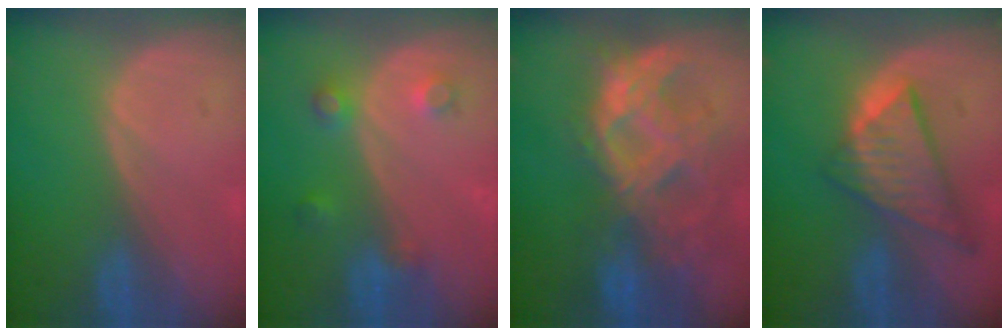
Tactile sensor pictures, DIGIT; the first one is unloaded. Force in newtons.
{"total": 3.6, "press": 3.4, "slide": 1.3}
{"total": 10.9, "press": 9.3, "slide": 5.7}
{"total": 8.7, "press": 7.5, "slide": 4.3}